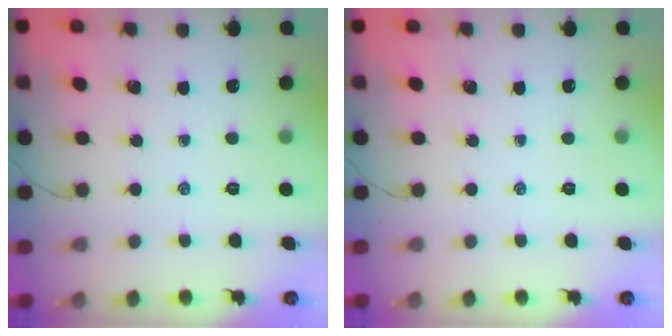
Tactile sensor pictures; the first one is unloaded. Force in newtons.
{"total": 0.0}